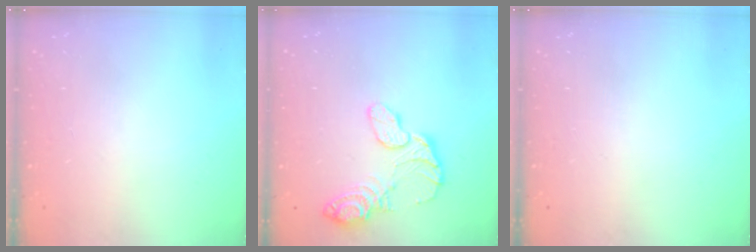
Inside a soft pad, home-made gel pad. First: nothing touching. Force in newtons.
{"total": 12.0, "press": 11.9, "slide": 1.2}
{"total": 0.0}